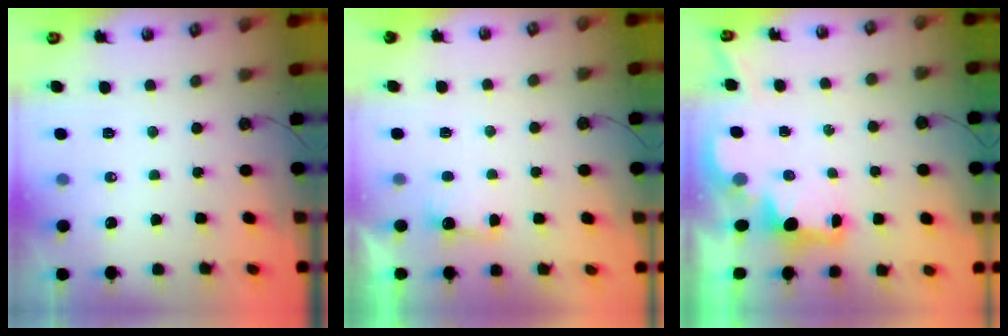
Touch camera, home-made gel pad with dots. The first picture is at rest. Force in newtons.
{"total": 2.3, "press": 2.1, "slide": 0.9}
{"total": 2.1, "press": 1.9, "slide": 0.8}